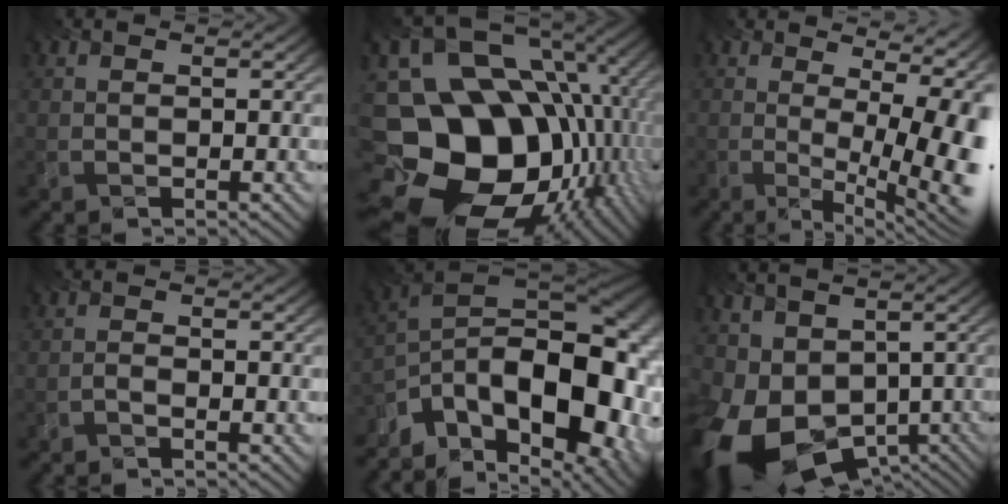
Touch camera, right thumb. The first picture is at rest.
{"total": 20.4, "force": [-6.5, 14.9, 12.2], "torque": [-0.255, -0.031, -0.090]}
{"total": 15.6, "force": [3.0, 6.3, 13.9], "torque": [-0.169, 0.040, 0.058]}
{"total": 1.6, "force": [-1.6, -0.1, 0.0], "torque": [-0.001, -0.002, -0.034]}
{"total": 17.6, "force": [-9.4, 8.2, 12.5], "torque": [-0.181, -0.025, -0.160]}
{"total": 13.5, "force": [-4.8, 9.4, 8.5], "torque": [-0.225, -0.037, -0.044]}